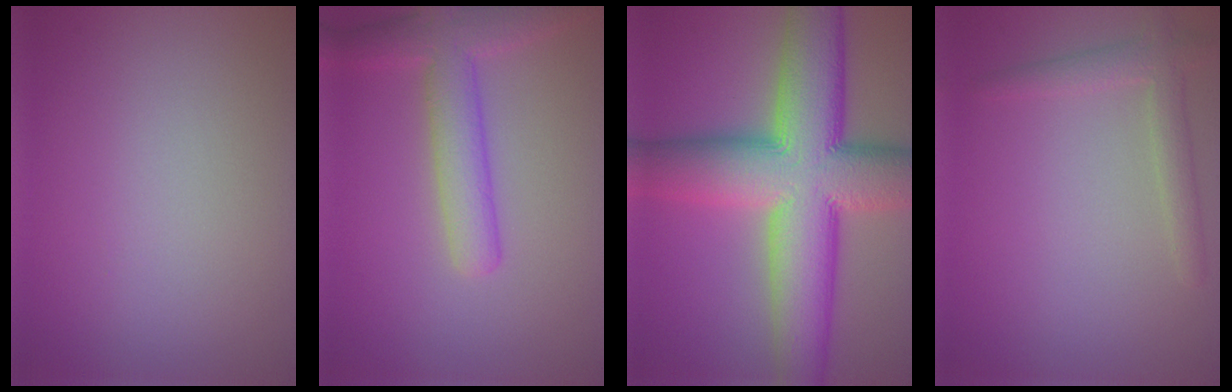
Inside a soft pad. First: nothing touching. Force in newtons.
{"total": 4.6, "press": 4.6, "slide": 0.2}
{"total": 14.8, "press": 14.8, "slide": 0.7}
{"total": 2.4, "press": 2.4, "slide": 0.2}